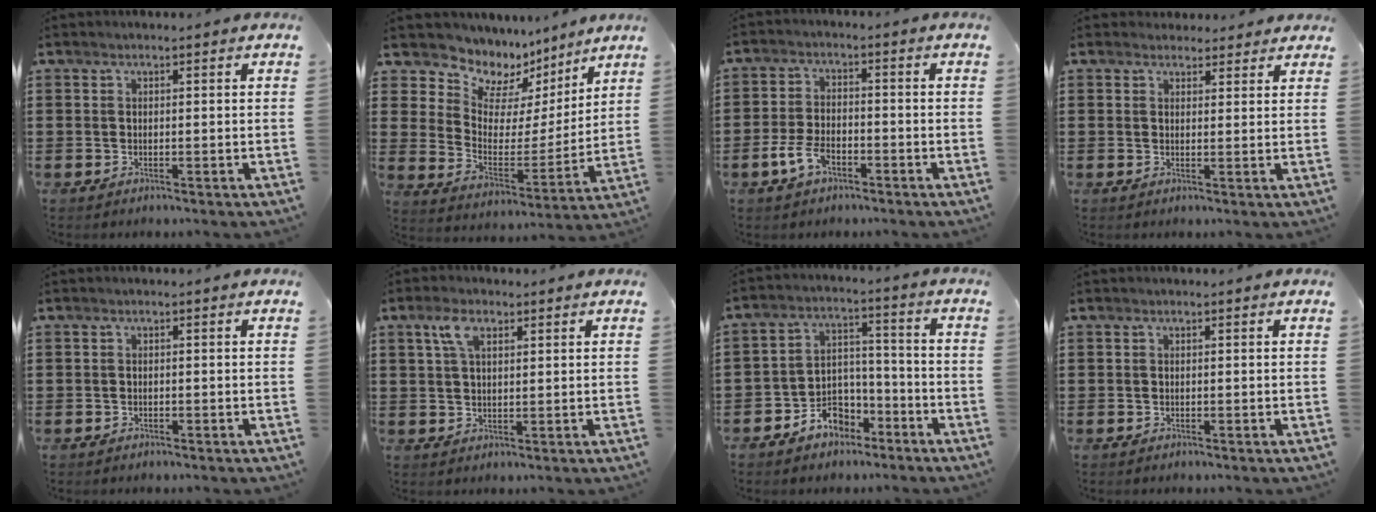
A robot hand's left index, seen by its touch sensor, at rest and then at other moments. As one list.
[{"total": 7.0, "force": [5.8, 3.8, 0.9], "torque": [-0.054, -0.054, 0.101]}, {"total": 5.2, "force": [-2.8, 2.6, 3.5], "torque": [-0.085, 0.003, -0.057]}, {"total": 2.7, "force": [2.4, 1.1, 0.2], "torque": [-0.002, -0.001, 0.044]}, {"total": 0.7, "force": [-0.6, 0.3, 0.1], "torque": [-0.005, 0.001, -0.014]}, {"total": 4.4, "force": [2.3, 1.9, 3.2], "torque": [-0.072, 0.009, 0.041]}, {"total": 5.7, "force": [-4.3, 3.6, 1.1], "torque": [-0.025, 0.019, -0.081]}, {"total": 0.0}]